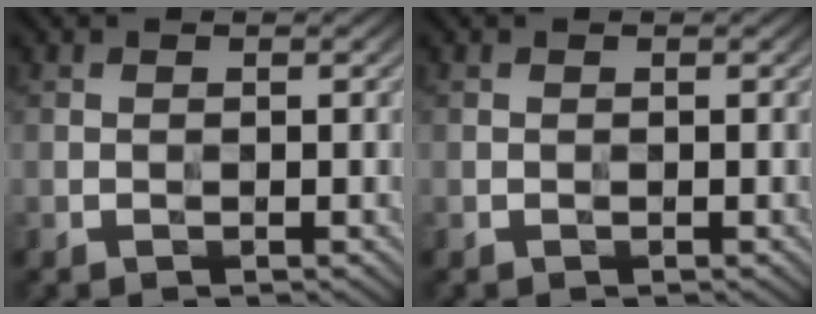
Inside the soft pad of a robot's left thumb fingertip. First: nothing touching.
{"total": 0.0}